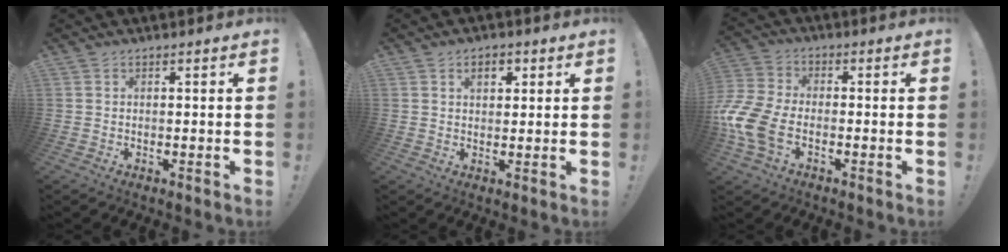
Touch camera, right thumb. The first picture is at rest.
{"total": 4.0, "force": [1.6, 2.6, 2.6], "torque": [-0.031, 0.001, 0.023]}
{"total": 12.9, "force": [-4.9, 8.1, 8.8], "torque": [-0.197, 0.024, -0.086]}